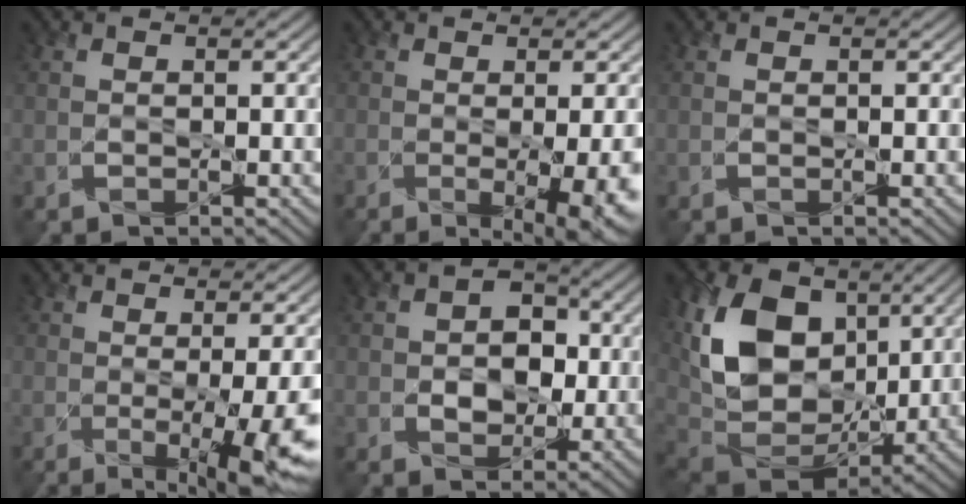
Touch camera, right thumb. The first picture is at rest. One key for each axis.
{"total": 6.1, "fx": -2.1, "fy": 2.0, "fz": 5.4, "tx": -0.081, "ty": -0.024, "tz": -0.014}
{"total": 0.0}
{"total": 6.9, "fx": -2.1, "fy": 1.1, "fz": 6.4, "tx": -0.098, "ty": -0.019, "tz": -0.024}
{"total": 5.7, "fx": -0.3, "fy": 4.5, "fz": 3.4, "tx": -0.041, "ty": 0.011, "tz": -0.020}
{"total": 14.9, "fx": 3.9, "fy": 9.9, "fz": 10.4, "tx": -0.222, "ty": 0.010, "tz": 0.076}